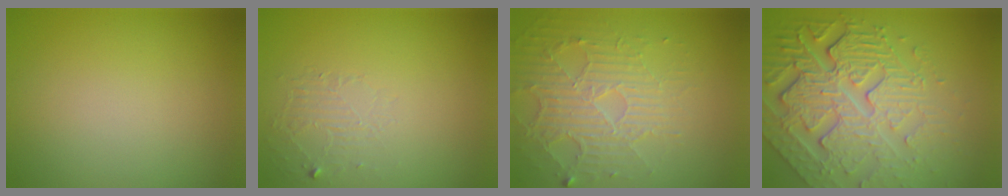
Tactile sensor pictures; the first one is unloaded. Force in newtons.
{"total": 1.4, "press": 0.1, "slide": 1.4}
{"total": 4.1, "press": 3.4, "slide": 2.3}
{"total": 8.6, "press": 5.8, "slide": 6.3}